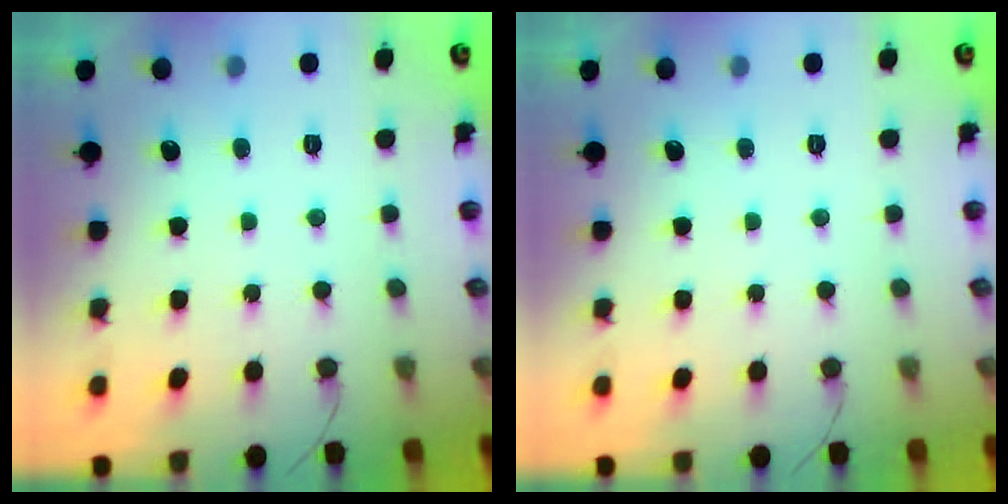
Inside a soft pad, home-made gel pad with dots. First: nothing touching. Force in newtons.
{"total": 0.0}